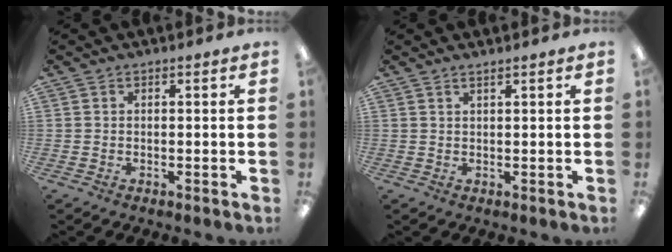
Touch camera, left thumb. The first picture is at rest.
{"total": 1.1, "force": [1.0, -0.1, 0.5], "torque": [-0.012, -0.002, 0.018]}